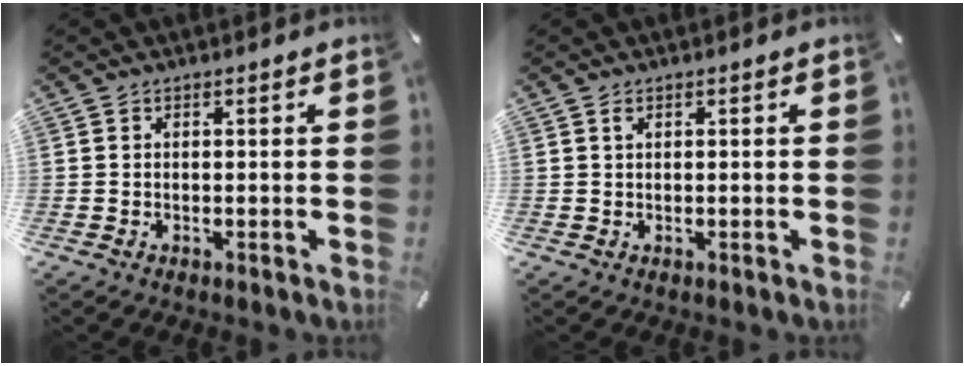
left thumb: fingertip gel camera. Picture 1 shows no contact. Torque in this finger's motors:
{"motor_torque": [0.19, 0.12, 0.05, 0.00, 0.05]}